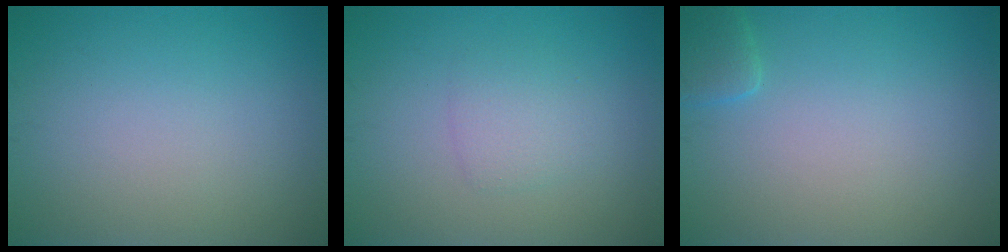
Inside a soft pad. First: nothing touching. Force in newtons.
{"total": 1.8, "press": 1.8, "slide": 0.2}
{"total": 1.6, "press": 1.6, "slide": 0.1}